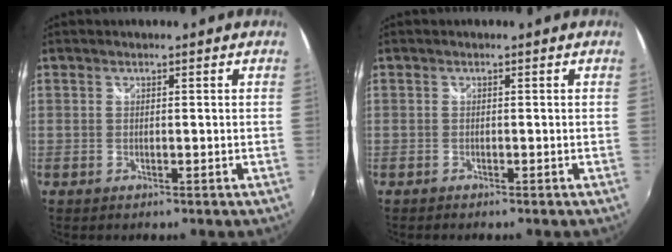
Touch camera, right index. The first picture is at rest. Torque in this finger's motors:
{"motor_torque": [-0.13, -0.12, -0.04, -0.01]}